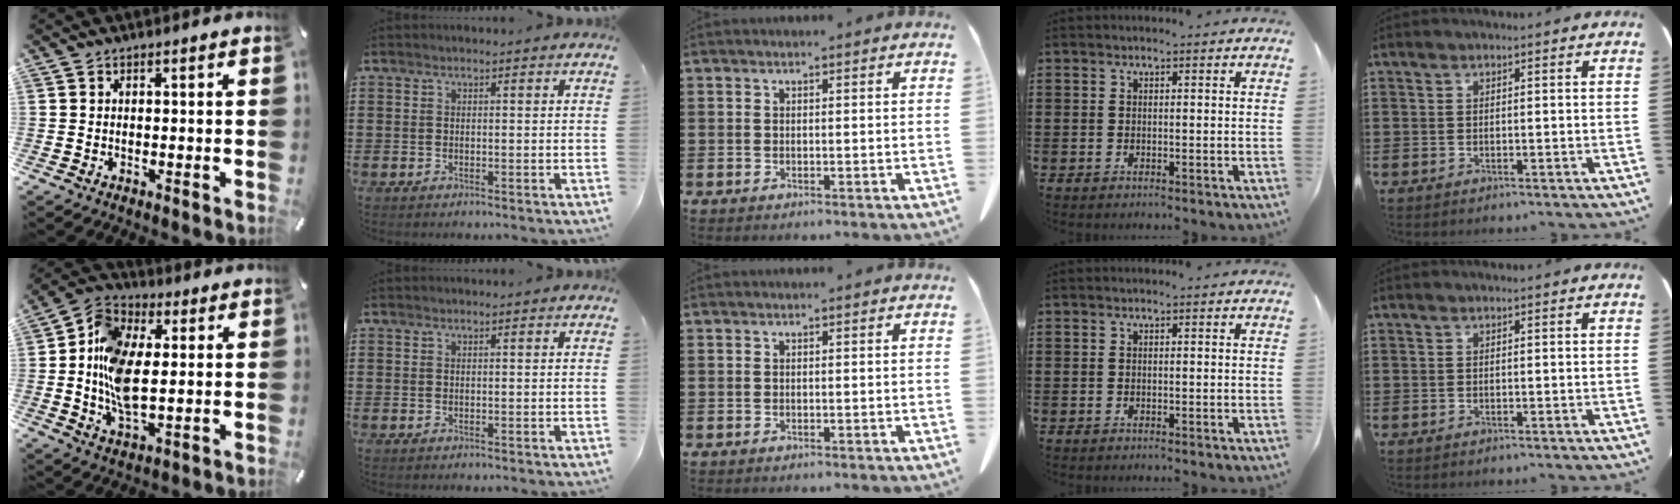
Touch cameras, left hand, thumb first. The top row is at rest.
{"thumb": {"total": 12.9, "force": [0.0, 8.2, 9.9], "torque": [-0.235, 0.000, 0.000]}}